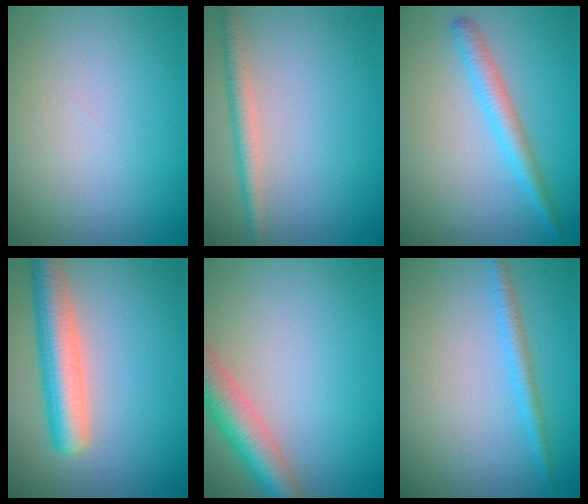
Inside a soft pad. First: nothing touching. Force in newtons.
{"total": 2.2, "press": 2.2, "slide": 0.0}
{"total": 2.8, "press": 2.8, "slide": 0.1}
{"total": 6.0, "press": 6.0, "slide": 0.5}
{"total": 5.3, "press": 5.3, "slide": 0.4}
{"total": 1.8, "press": 1.8, "slide": 0.1}